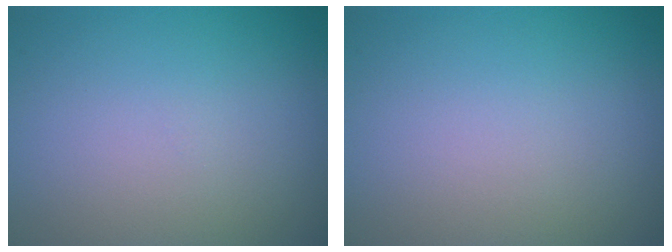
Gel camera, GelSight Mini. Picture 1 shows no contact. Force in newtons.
{"total": 0.0}